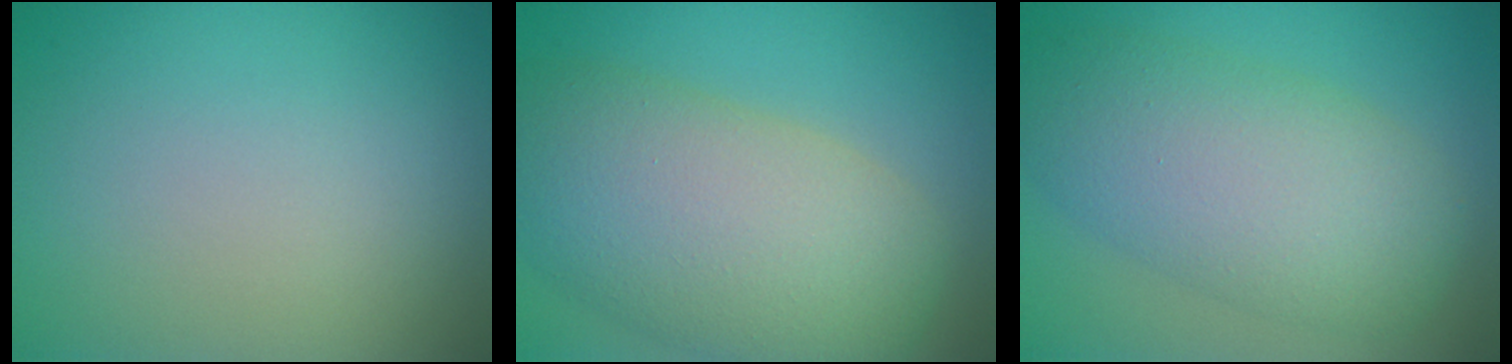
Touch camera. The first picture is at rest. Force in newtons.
{"total": 11.1, "press": 11.0, "slide": 0.4}
{"total": 8.2, "press": 8.2, "slide": 0.3}